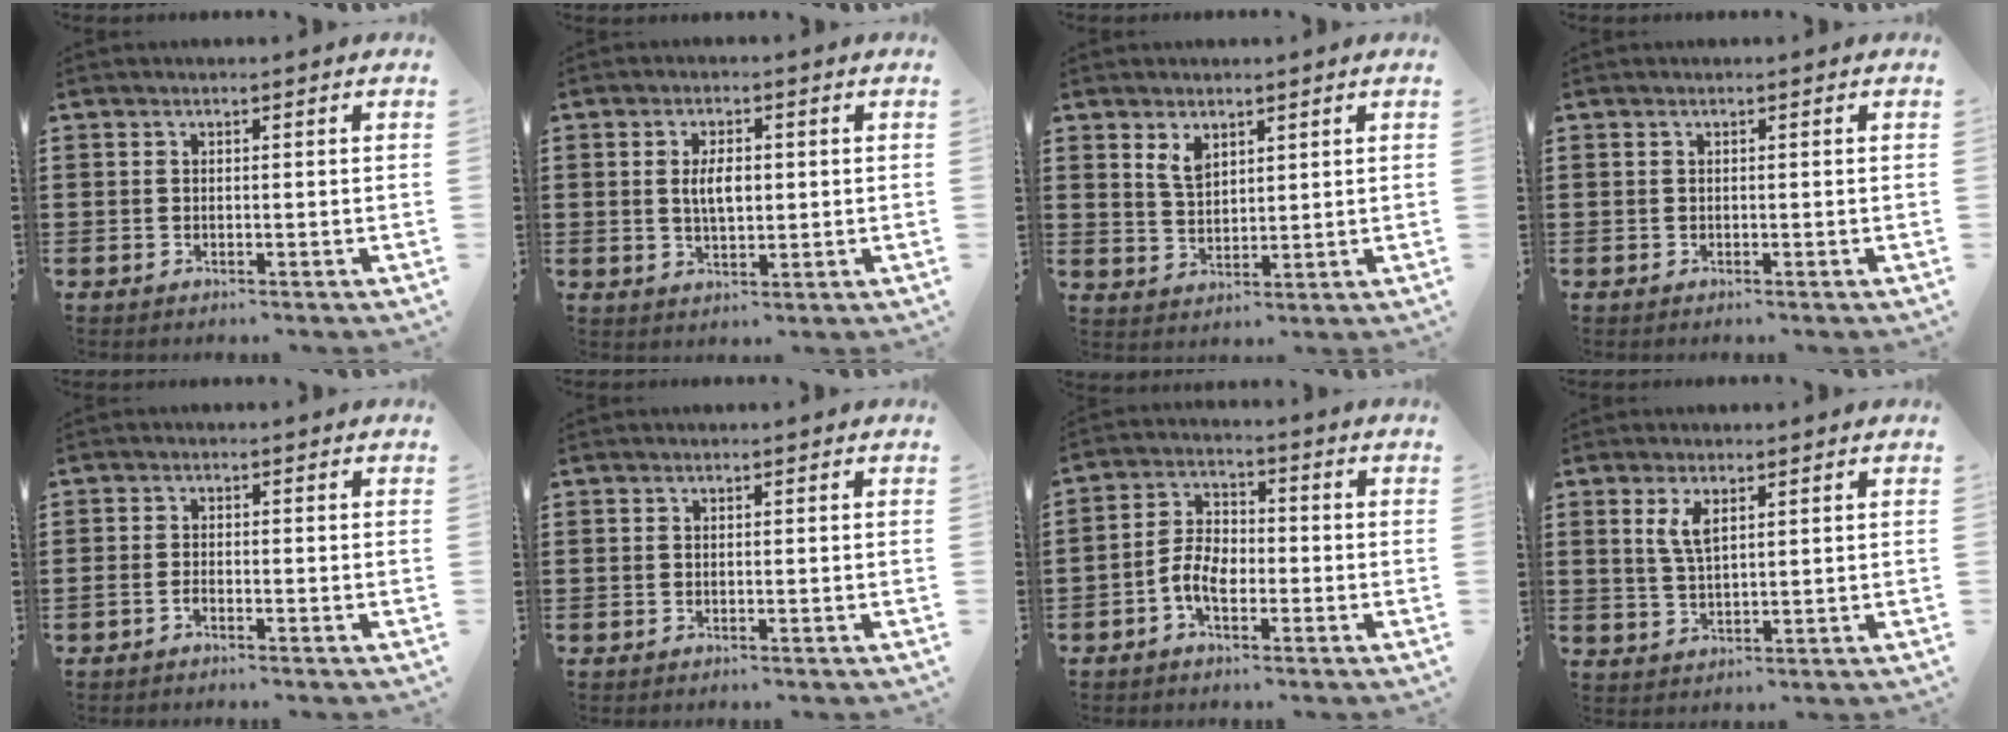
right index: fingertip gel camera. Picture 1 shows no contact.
{"total": 4.1, "force": [0.2, 1.8, 3.7], "torque": [-0.066, 0.000, 0.000]}
{"total": 3.5, "force": [2.2, 1.9, 2.0], "torque": [-0.047, 0.005, 0.041]}
{"total": 0.0}
{"total": 1.2, "force": [-1.0, 0.4, 0.6], "torque": [-0.015, -0.002, -0.018]}
{"total": 0.0}
{"total": 5.6, "force": [-2.5, 3.0, 4.1], "torque": [-0.099, 0.003, -0.053]}
{"total": 3.8, "force": [1.7, 1.4, 3.1], "torque": [-0.067, 0.005, 0.029]}